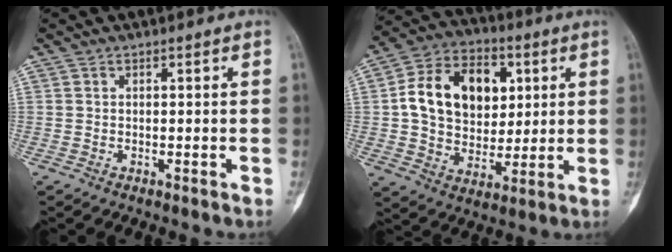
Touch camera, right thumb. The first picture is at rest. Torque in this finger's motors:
{"motor_torque": [1.86, 2.13, 0.59, -0.38, 0.11]}